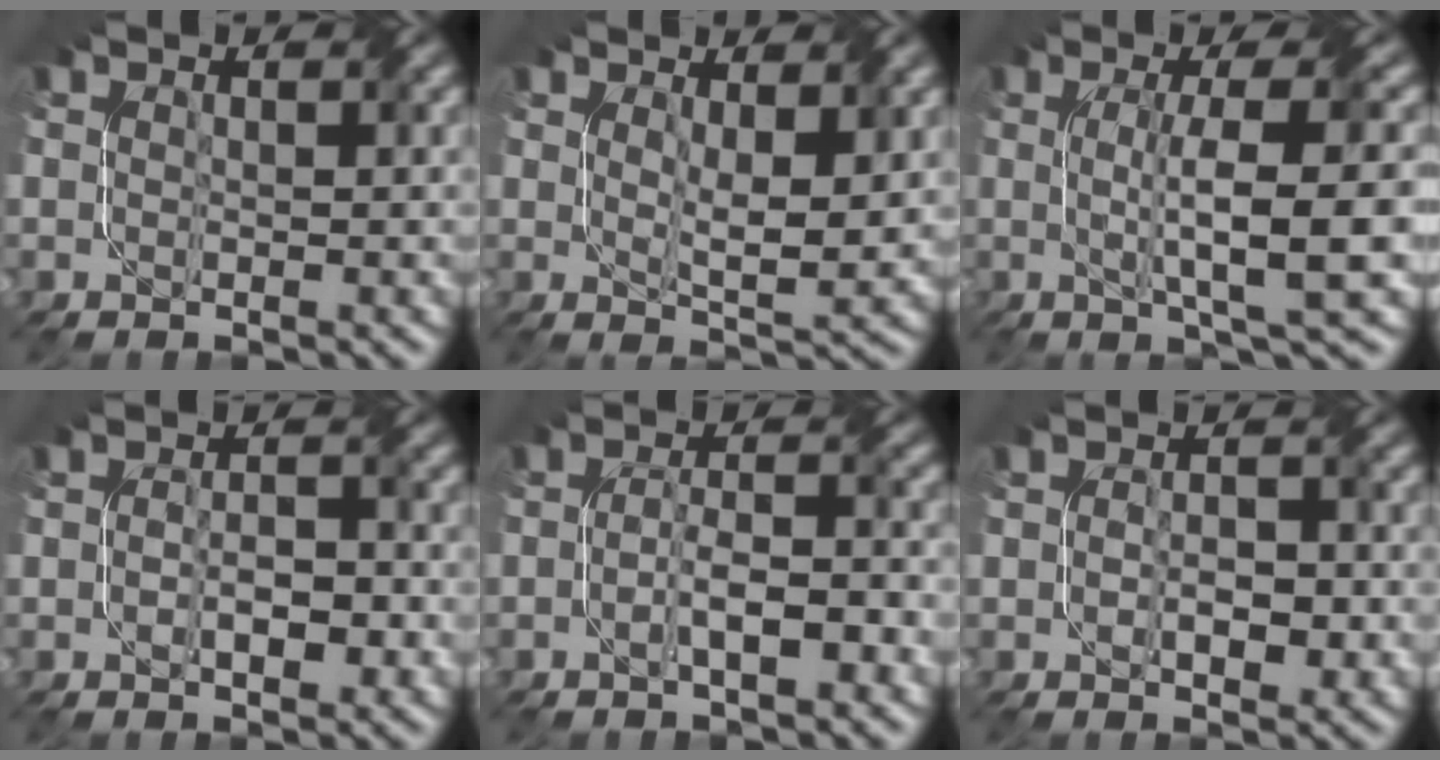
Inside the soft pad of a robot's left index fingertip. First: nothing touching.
{"total": 3.7, "force": [1.3, 1.1, 3.3], "torque": [-0.062, -0.006, 0.027]}
{"total": 7.6, "force": [-0.2, 1.2, 7.5], "torque": [-0.118, 0.004, 0.001]}
{"total": 2.8, "force": [-0.7, 1.3, 2.3], "torque": [-0.041, -0.001, -0.011]}
{"total": 3.5, "force": [-1.3, 0.9, 3.2], "torque": [-0.058, 0.006, -0.024]}
{"total": 2.9, "force": [-0.6, 1.5, 2.4], "torque": [-0.041, -0.003, -0.007]}